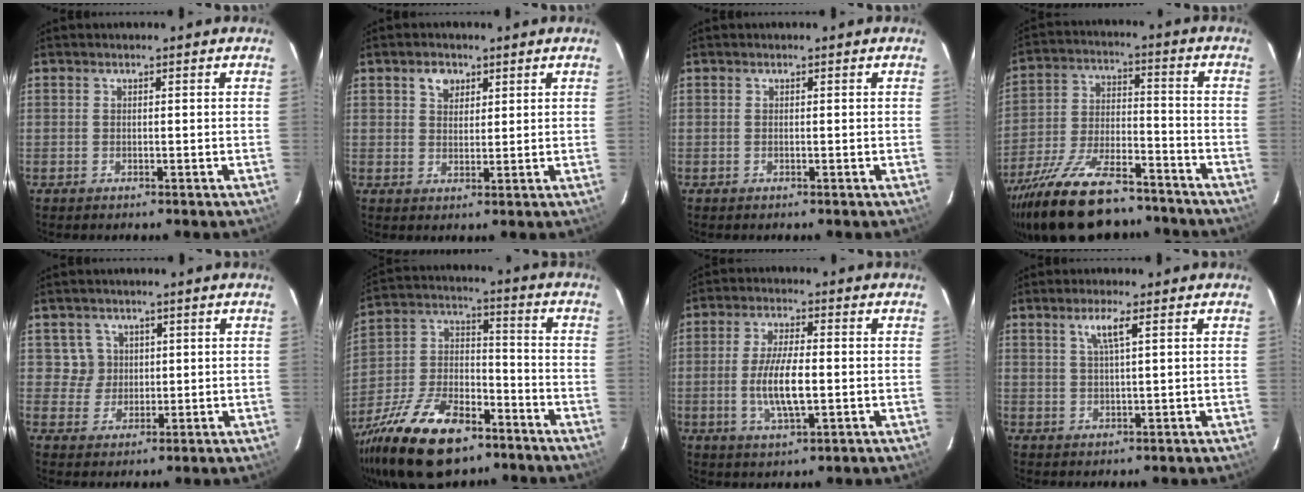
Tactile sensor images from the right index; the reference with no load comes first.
{"total": 3.3, "force": [2.0, 2.2, 1.4], "torque": [-0.018, 0.008, 0.035]}
{"total": 0.0}
{"total": 22.1, "force": [-17.4, 7.6, 11.2], "torque": [-0.223, -0.024, -0.275]}
{"total": 3.7, "force": [1.3, 3.4, 0.0], "torque": [0.016, 0.014, 0.023]}
{"total": 21.9, "force": [-14.2, 10.2, 13.2], "torque": [-0.281, -0.013, -0.241]}
{"total": 8.5, "force": [-1.3, 2.5, 8.1], "torque": [-0.159, -0.006, -0.021]}
{"total": 3.4, "force": [1.7, -0.5, 2.9], "torque": [-0.057, -0.001, 0.031]}